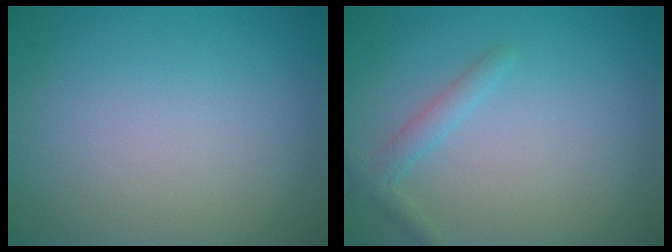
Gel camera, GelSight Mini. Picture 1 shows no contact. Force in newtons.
{"total": 1.6, "press": 1.6, "slide": 0.1}